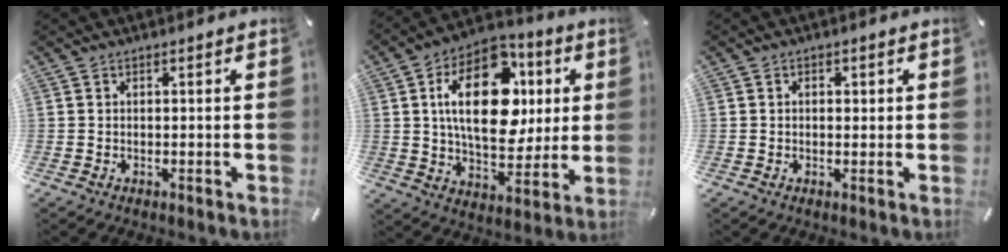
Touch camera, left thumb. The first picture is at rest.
{"total": 22.2, "force": [5.3, 13.7, 16.7], "torque": [-0.292, -0.004, 0.086]}
{"total": 1.2, "force": [0.1, 1.0, 0.7], "torque": [-0.006, 0.003, -0.003]}